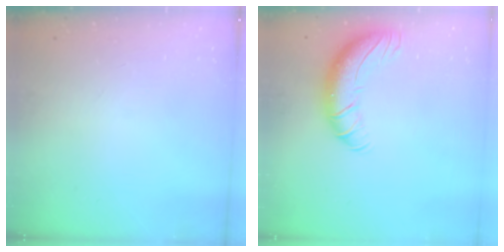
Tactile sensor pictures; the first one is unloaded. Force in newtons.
{"total": 12.6, "press": 12.2, "slide": 3.0}